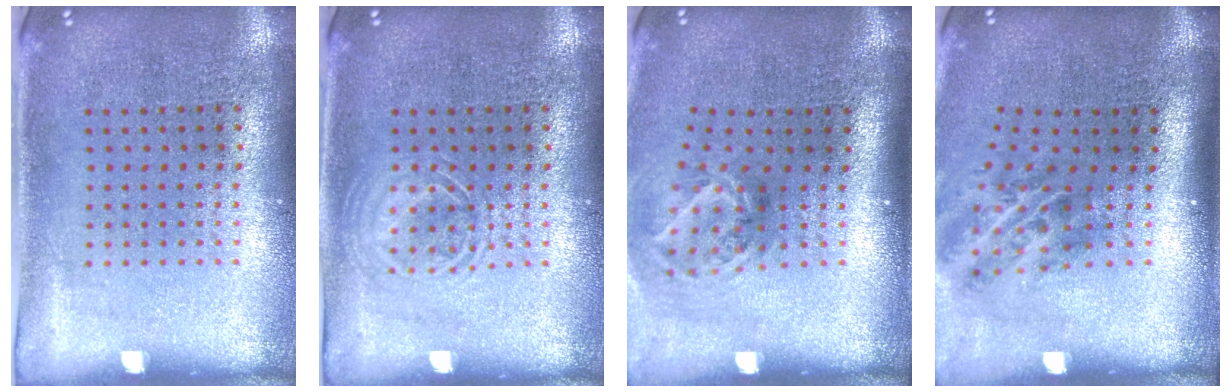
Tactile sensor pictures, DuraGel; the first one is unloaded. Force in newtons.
{"total": 1.8, "press": 1.8, "slide": 0.3}
{"total": 1.9, "press": 1.2, "slide": 1.5}
{"total": 2.1, "press": 1.3, "slide": 1.7}